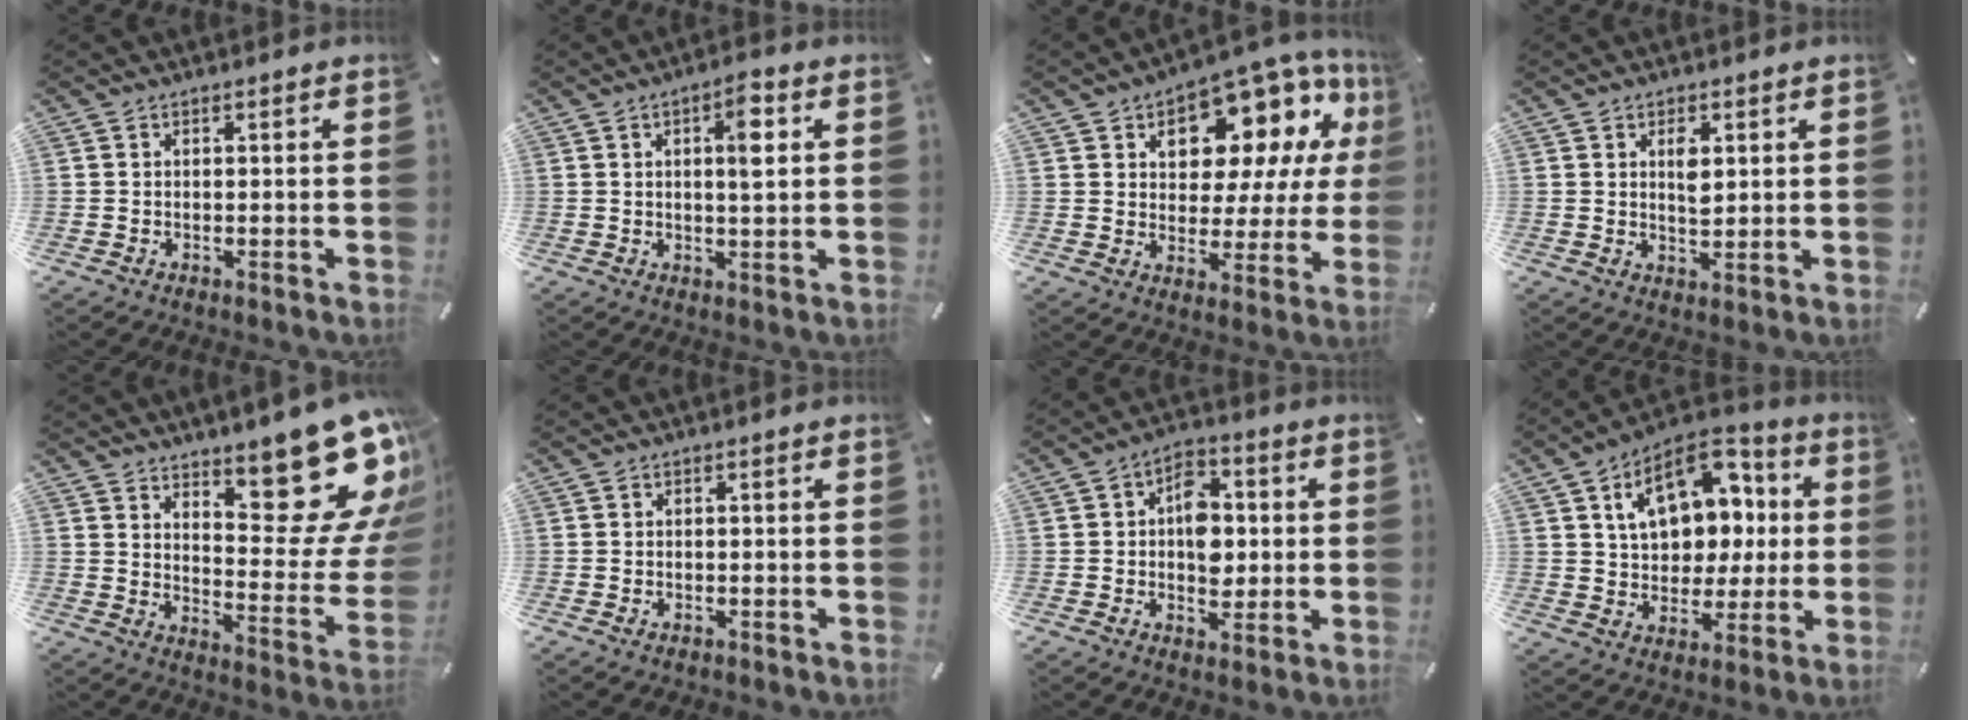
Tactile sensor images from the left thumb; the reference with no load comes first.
{"total": 6.5, "force": [2.0, 2.0, 5.9], "torque": [-0.087, -0.006, 0.025]}
{"total": 13.7, "force": [8.6, 8.0, 7.0], "torque": [-0.106, -0.068, 0.150]}
{"total": 4.1, "force": [1.4, 2.2, 3.1], "torque": [-0.045, -0.005, 0.018]}
{"total": 21.5, "force": [14.6, 8.2, 13.5], "torque": [-0.139, -0.135, 0.243]}
{"total": 0.9, "force": [-0.3, 0.6, 0.5], "torque": [-0.011, 0.000, -0.007]}
{"total": 9.3, "force": [0.2, 6.6, 6.5], "torque": [-0.084, 0.003, 0.002]}
{"total": 15.7, "force": [5.6, 11.5, 9.1], "torque": [-0.145, -0.014, 0.108]}